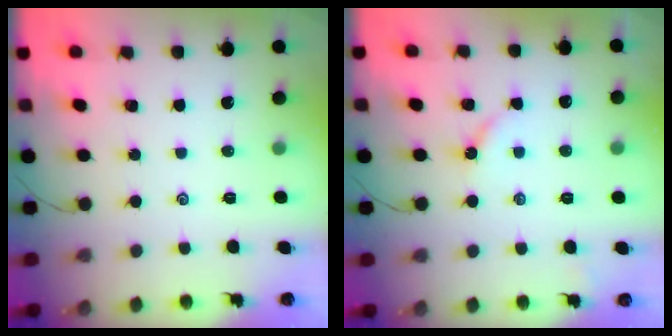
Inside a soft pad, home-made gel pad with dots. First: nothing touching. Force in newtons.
{"total": 3.8, "press": 3.7, "slide": 0.4}